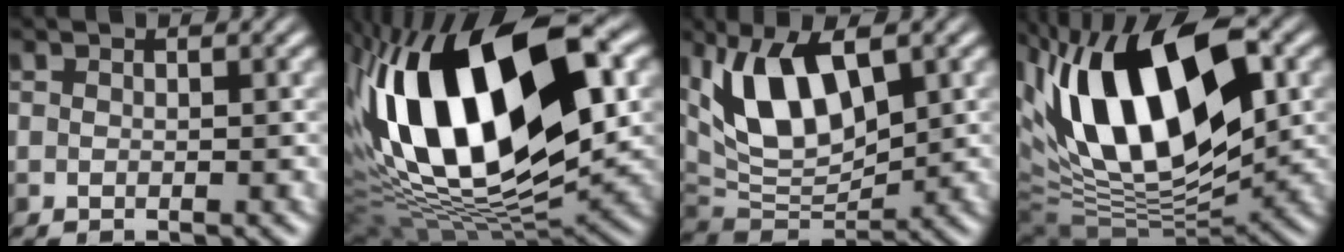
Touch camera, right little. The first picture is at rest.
{"total": 17.9, "force": [1.0, 8.3, 15.8], "torque": [-0.292, 0.014, 0.006]}
{"total": 8.5, "force": [2.2, 4.1, 7.1], "torque": [-0.140, 0.002, 0.035]}
{"total": 14.5, "force": [2.3, 6.4, 12.8], "torque": [-0.214, 0.019, 0.021]}